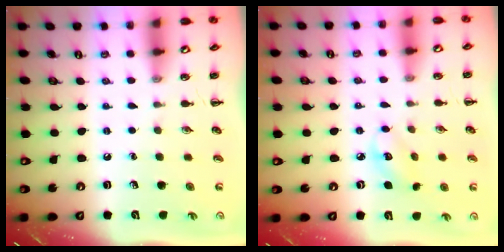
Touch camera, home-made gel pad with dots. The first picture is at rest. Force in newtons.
{"total": 5.2, "press": 5.1, "slide": 0.9}